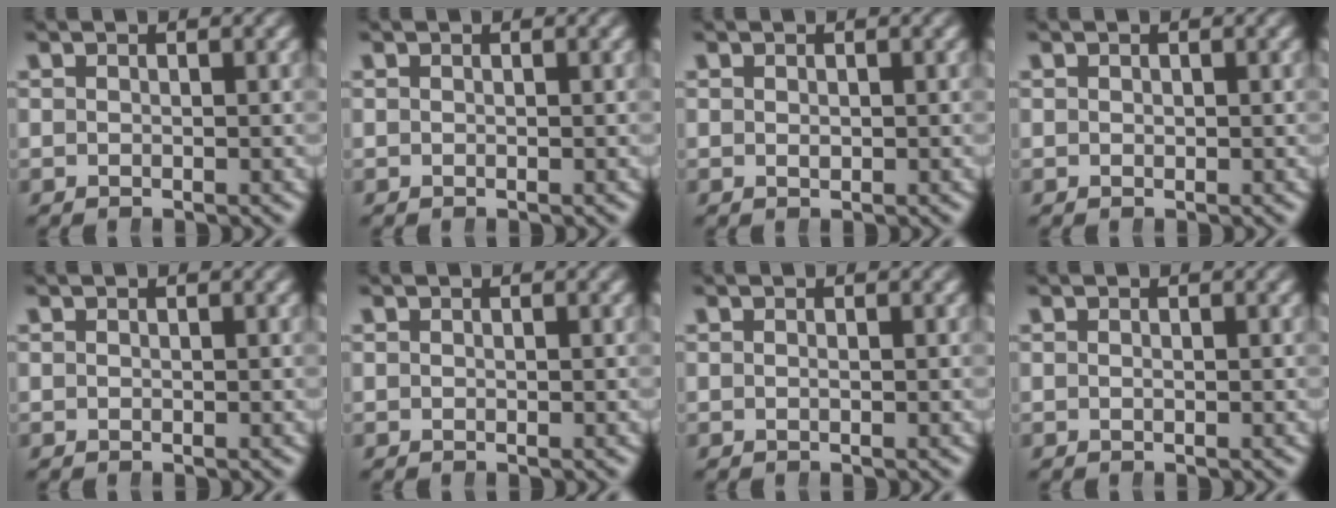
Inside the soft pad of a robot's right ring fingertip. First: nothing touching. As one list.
[{"total": 0.0}, {"total": 0.0}, {"total": 0.0}, {"total": 0.0}, {"total": 0.0}, {"total": 0.0}, {"total": 0.0}]